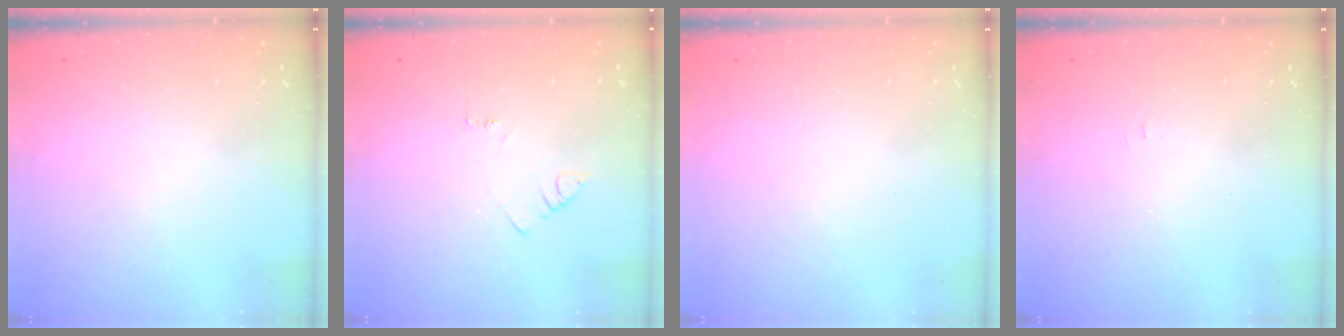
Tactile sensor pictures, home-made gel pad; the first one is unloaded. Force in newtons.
{"total": 2.9, "press": 2.9, "slide": 0.4}
{"total": 1.6, "press": 1.5, "slide": 0.1}
{"total": 3.3, "press": 3.3, "slide": 0.5}